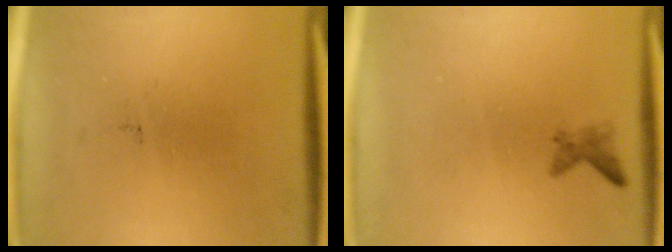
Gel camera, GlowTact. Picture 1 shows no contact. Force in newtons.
{"total": 1.1}